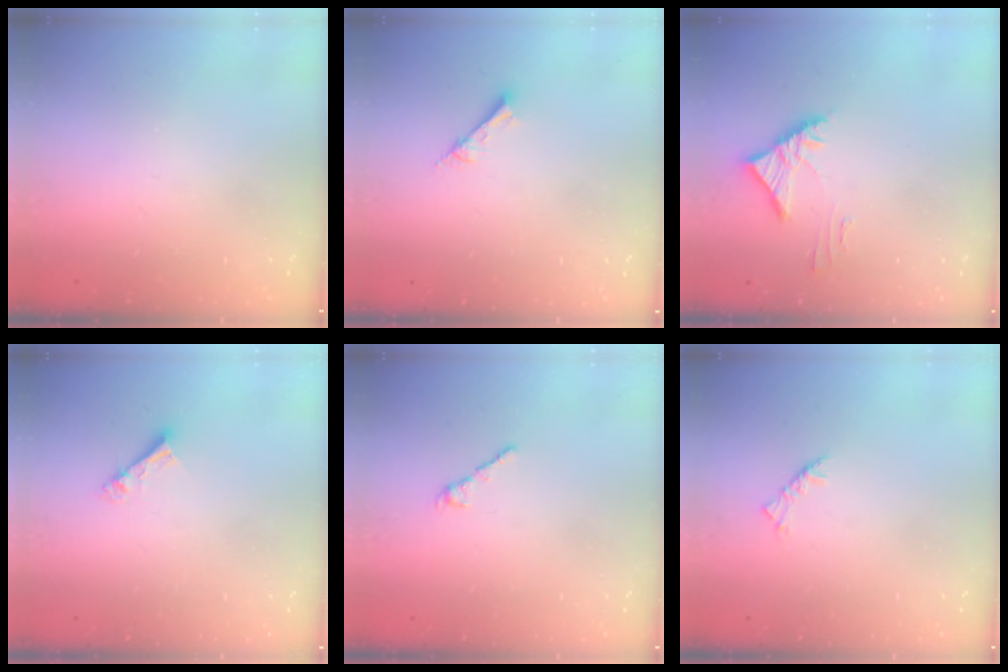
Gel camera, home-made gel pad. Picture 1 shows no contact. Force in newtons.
{"total": 2.6, "press": 2.6, "slide": 0.1}
{"total": 3.6, "press": 3.5, "slide": 0.9}
{"total": 4.6, "press": 4.6, "slide": 0.4}
{"total": 2.2, "press": 2.2, "slide": 0.4}
{"total": 2.5, "press": 2.4, "slide": 0.7}